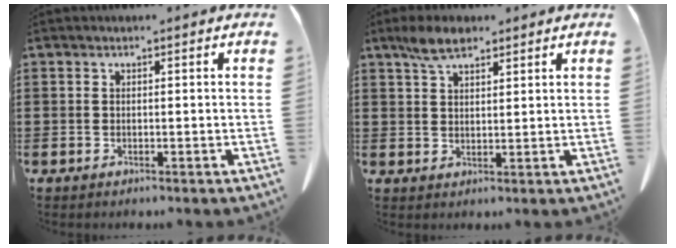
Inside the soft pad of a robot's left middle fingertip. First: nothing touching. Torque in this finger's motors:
{"motor_torque": [0.87, 0.64, -0.03, 0.01]}